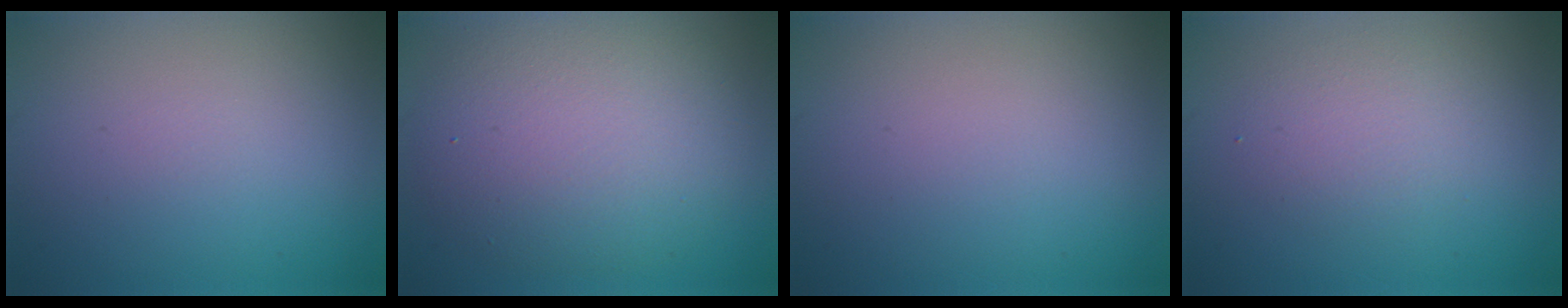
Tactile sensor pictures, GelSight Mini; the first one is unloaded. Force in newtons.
{"total": 7.7, "press": 7.7, "slide": 0.4}
{"total": 0.0}
{"total": 2.4, "press": 2.4, "slide": 0.1}